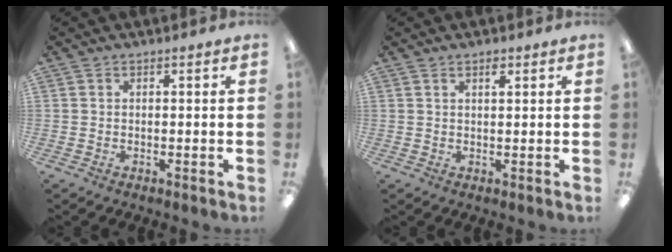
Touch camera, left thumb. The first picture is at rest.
{"total": 1.8, "force": [1.3, 0.6, 1.1], "torque": [-0.015, -0.003, 0.022]}